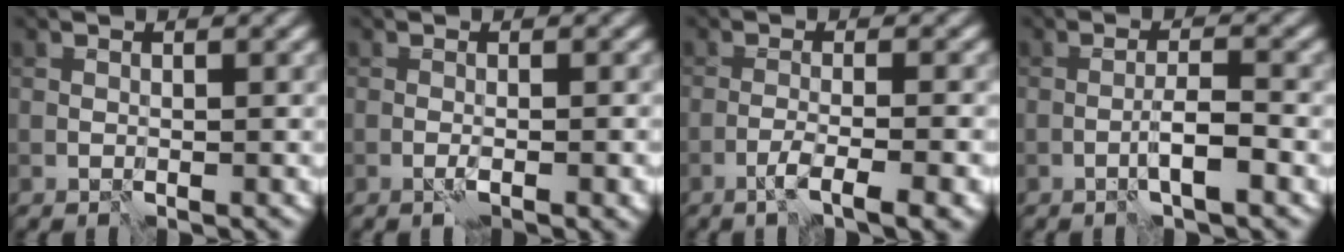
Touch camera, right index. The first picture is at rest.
{"total": 1.7, "force": [-0.6, 0.3, 1.6], "torque": [-0.021, 0.005, -0.014]}
{"total": 4.2, "force": [-2.3, 0.9, 3.4], "torque": [-0.053, 0.004, -0.044]}
{"total": 2.3, "force": [-1.0, 0.2, 2.0], "torque": [-0.034, 0.010, -0.021]}